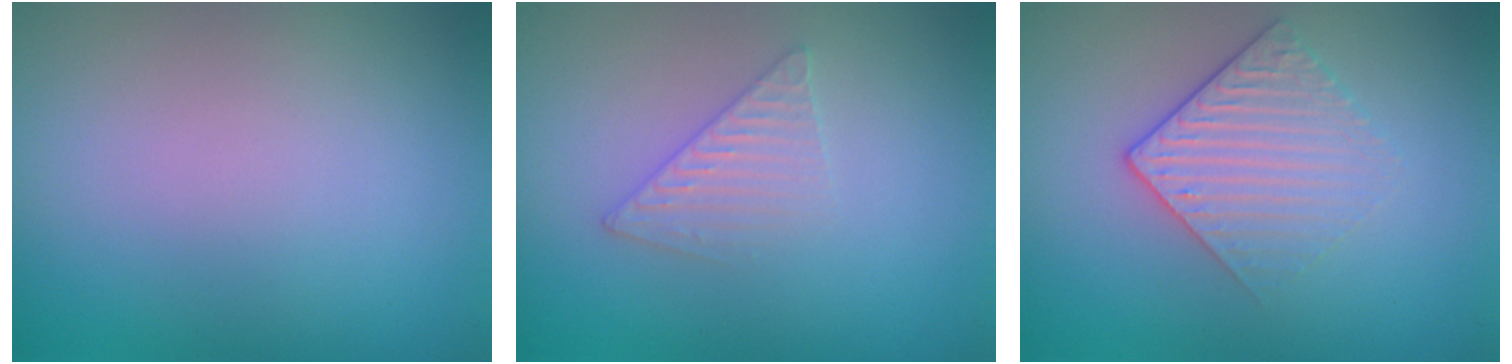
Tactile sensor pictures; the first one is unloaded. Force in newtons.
{"total": 2.0, "press": 2.0, "slide": 0.2}
{"total": 2.9, "press": 2.6, "slide": 1.2}